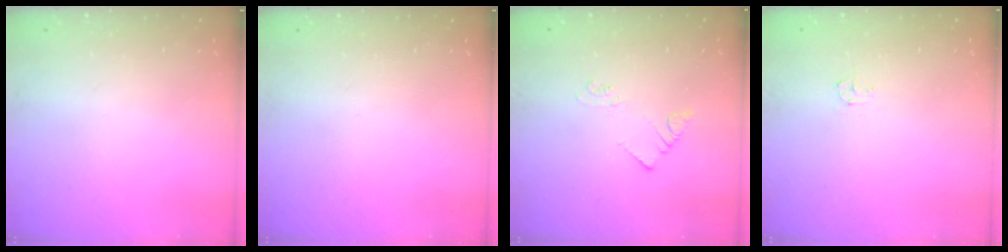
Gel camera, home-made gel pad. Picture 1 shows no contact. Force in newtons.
{"total": 0.0}
{"total": 2.2, "press": 2.2, "slide": 0.1}
{"total": 4.1, "press": 4.1, "slide": 0.4}